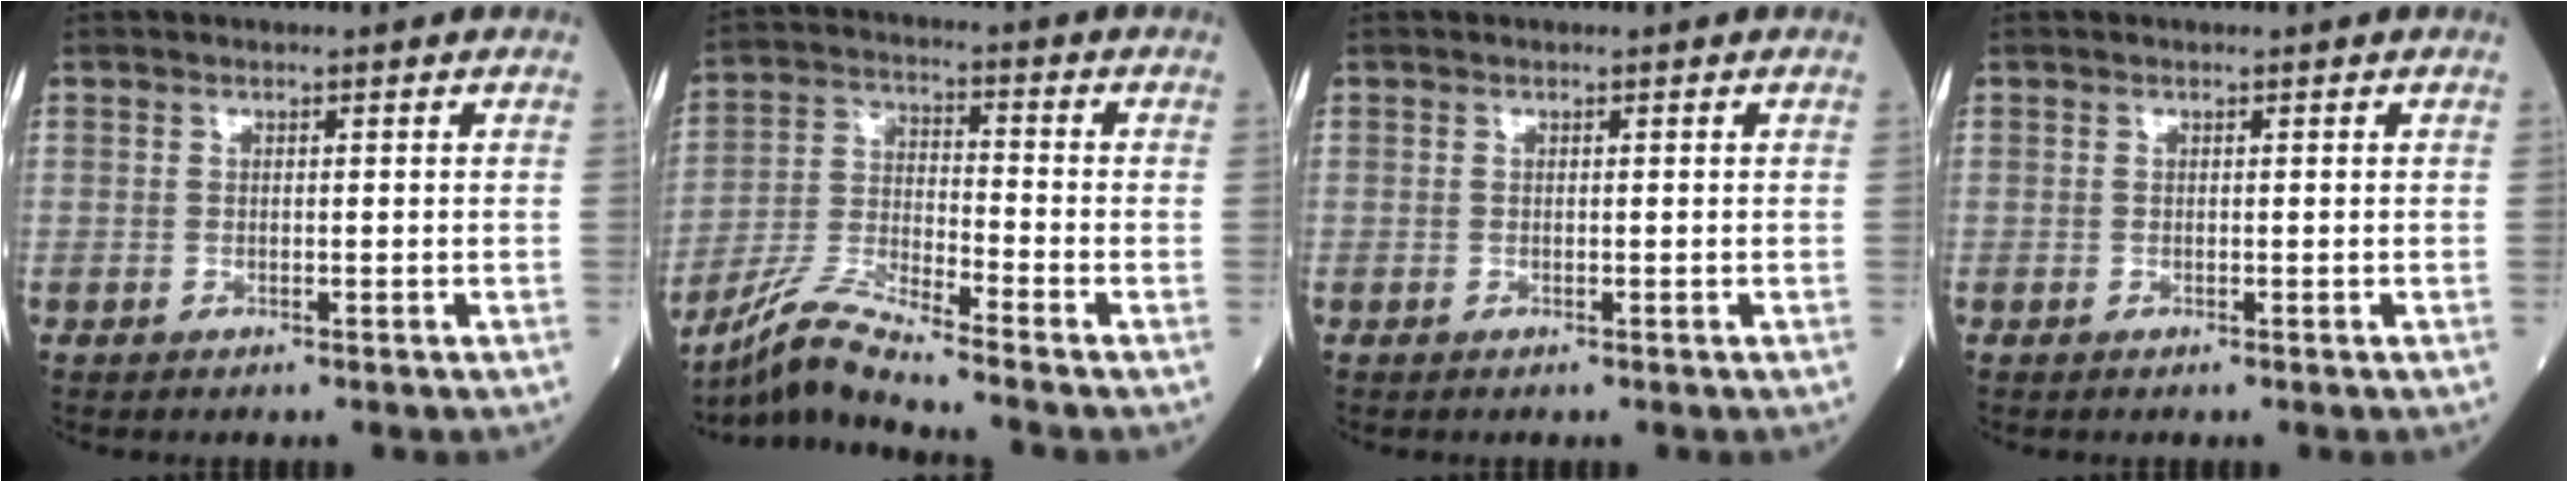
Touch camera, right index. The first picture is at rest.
{"total": 8.5, "force": [-7.8, -1.6, 3.0], "torque": [-0.077, -0.019, -0.152]}
{"total": 0.0}
{"total": 0.0}